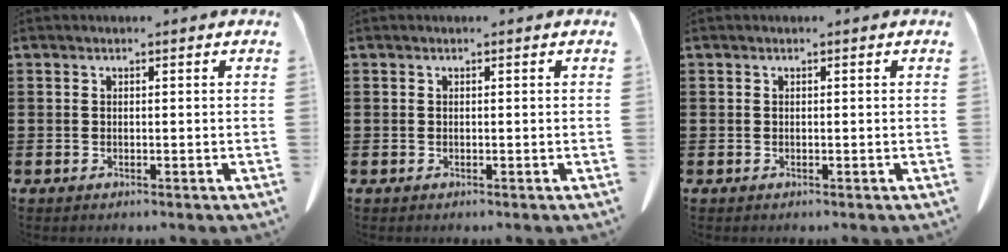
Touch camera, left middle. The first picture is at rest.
{"total": 0.0}
{"total": 0.0}